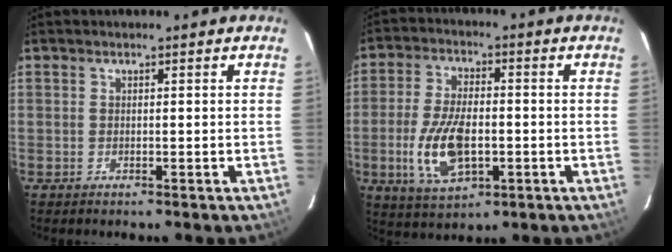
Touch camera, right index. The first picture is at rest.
{"total": 12.2, "force": [-2.7, 6.0, 10.3], "torque": [-0.214, -0.008, -0.044]}